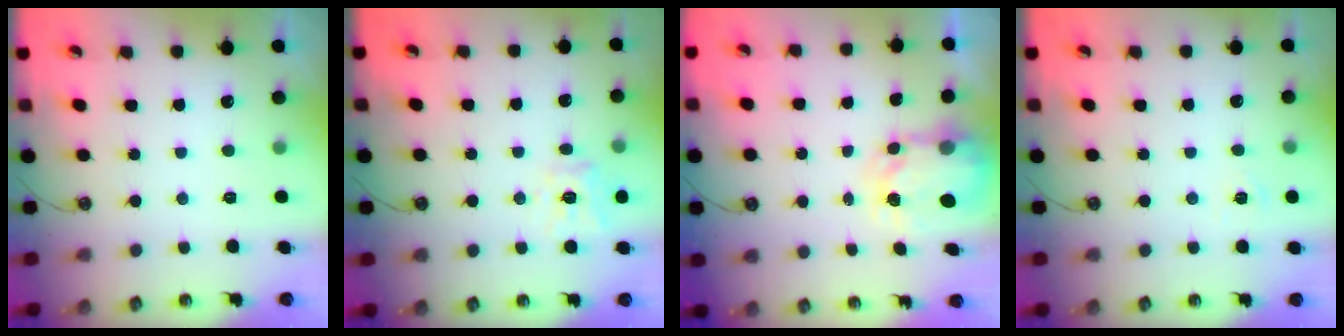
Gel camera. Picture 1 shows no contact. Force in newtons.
{"total": 12.3, "press": 12.2, "slide": 1.3}
{"total": 4.7, "press": 4.7, "slide": 0.3}
{"total": 3.6, "press": 3.6, "slide": 0.4}